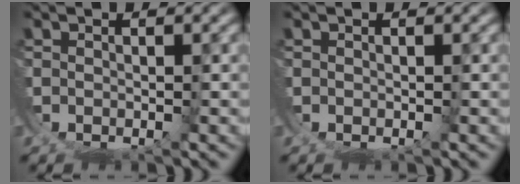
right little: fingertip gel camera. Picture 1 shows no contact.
{"total": 0.0}